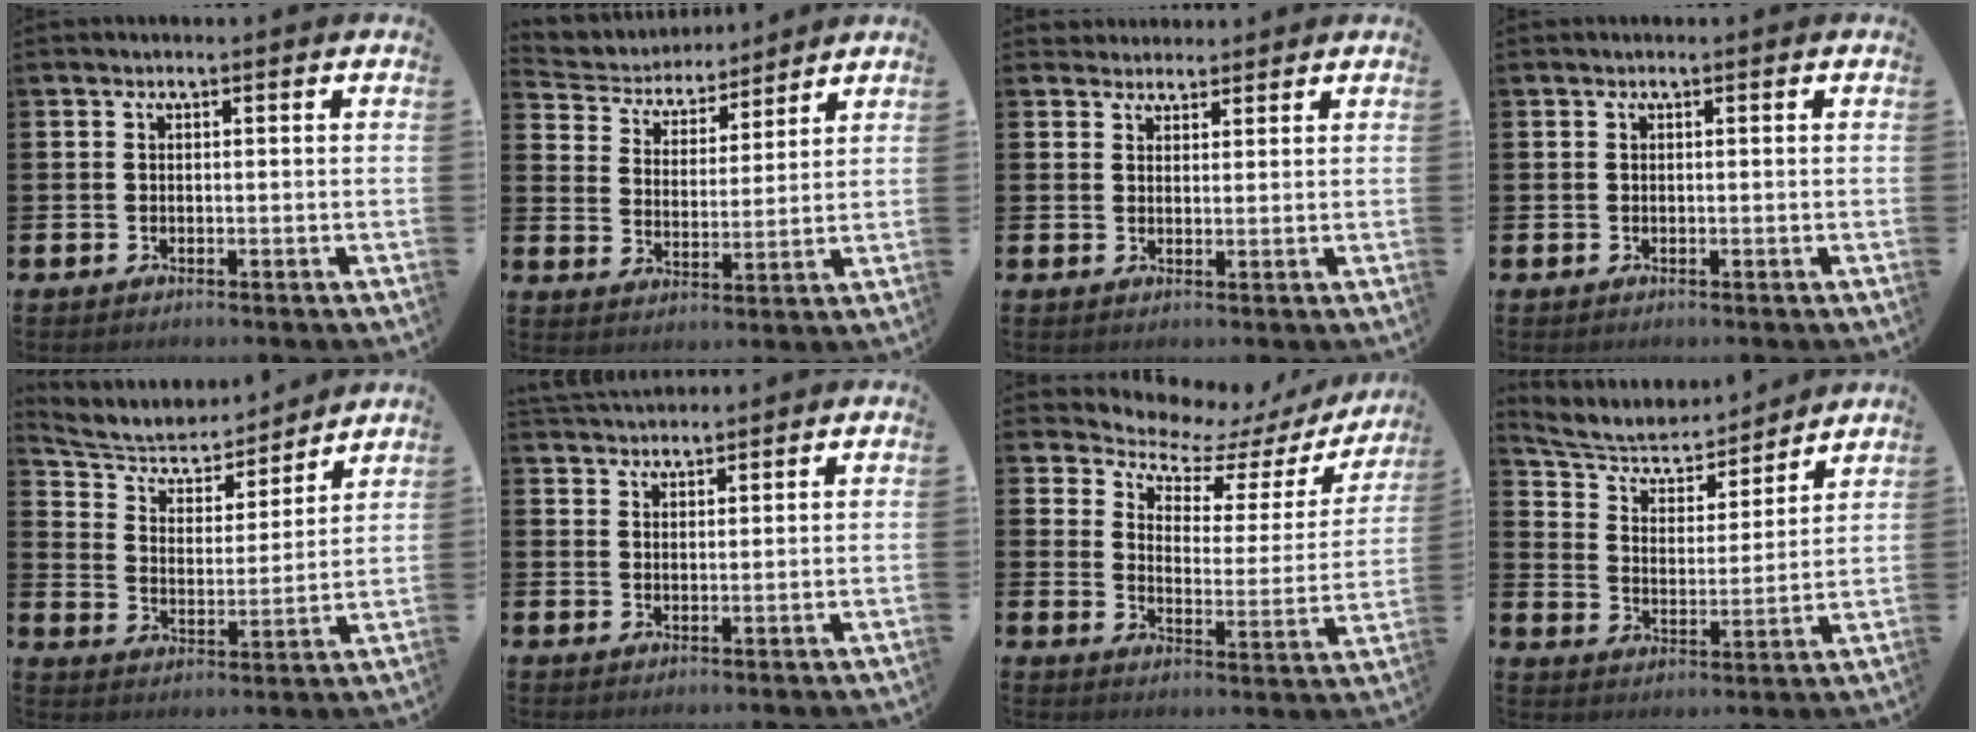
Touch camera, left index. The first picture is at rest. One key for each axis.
{"total": 4.9, "fx": 4.7, "fy": 1.6, "fz": 0.1, "tx": -0.036, "ty": -0.036, "tz": 0.078}
{"total": 2.7, "fx": 2.5, "fy": 1.1, "fz": -0.2, "tx": 0.005, "ty": -0.007, "tz": 0.045}
{"total": 0.0}
{"total": 6.8, "fx": 6.3, "fy": 2.3, "fz": 1.0, "tx": -0.055, "ty": -0.049, "tz": 0.106}
{"total": 3.1, "fx": 3.0, "fy": 0.6, "fz": -0.3, "tx": -0.001, "ty": -0.012, "tz": 0.057}
{"total": 6.4, "fx": 5.9, "fy": 2.0, "fz": 1.6, "tx": -0.052, "ty": -0.050, "tz": 0.095}
{"total": 7.3, "fx": 6.8, "fy": 2.3, "fz": 1.4, "tx": -0.063, "ty": -0.053, "tz": 0.115}